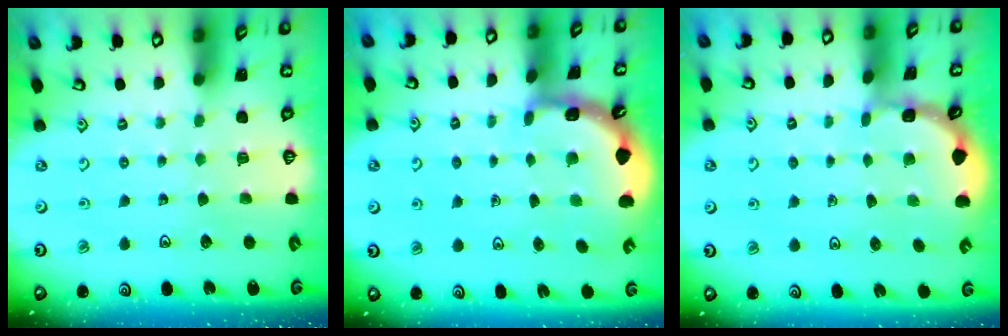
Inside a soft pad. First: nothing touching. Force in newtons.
{"total": 2.8, "press": 2.8, "slide": 0.2}
{"total": 1.7, "press": 1.7, "slide": 0.1}